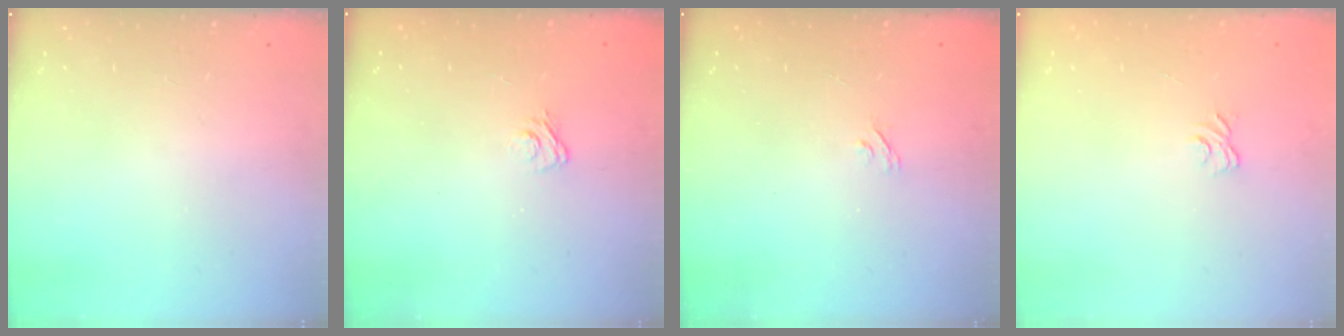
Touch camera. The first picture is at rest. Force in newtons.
{"total": 2.9, "press": 2.6, "slide": 1.2}
{"total": 2.2, "press": 1.9, "slide": 1.1}
{"total": 3.3, "press": 3.0, "slide": 1.3}